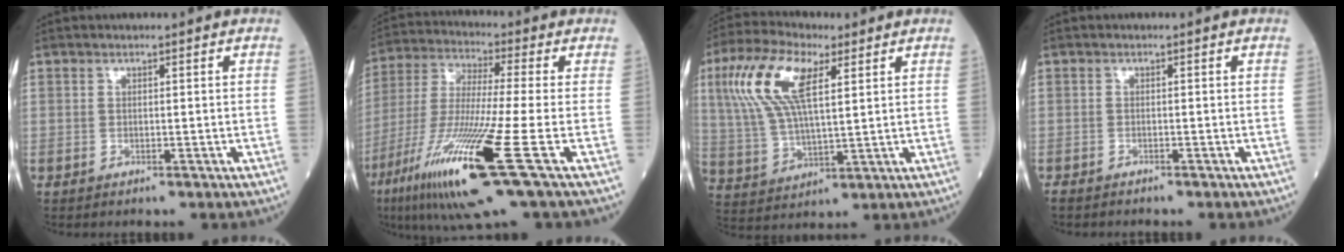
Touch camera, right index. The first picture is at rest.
{"total": 18.7, "force": [-7.9, -0.1, 17.0], "torque": [-0.352, -0.047, -0.151]}
{"total": 13.1, "force": [5.0, 4.3, 11.3], "torque": [-0.254, 0.023, 0.099]}
{"total": 2.4, "force": [-2.2, 0.6, 0.8], "torque": [-0.013, -0.004, -0.033]}